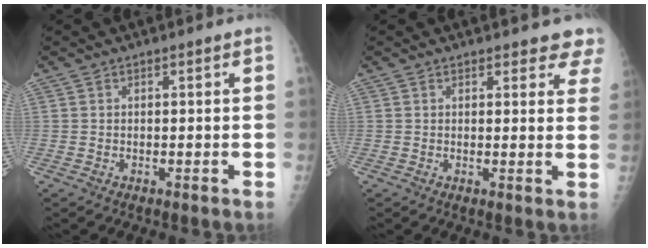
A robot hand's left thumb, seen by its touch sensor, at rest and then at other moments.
{"total": 5.8, "force": [5.2, 2.1, 1.5], "torque": [0.028, -0.022, 0.040]}